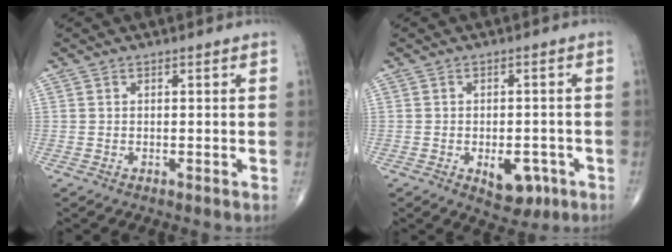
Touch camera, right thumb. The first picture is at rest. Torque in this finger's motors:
{"motor_torque": [0.93, 0.90, 0.32, -0.46, 0.18]}